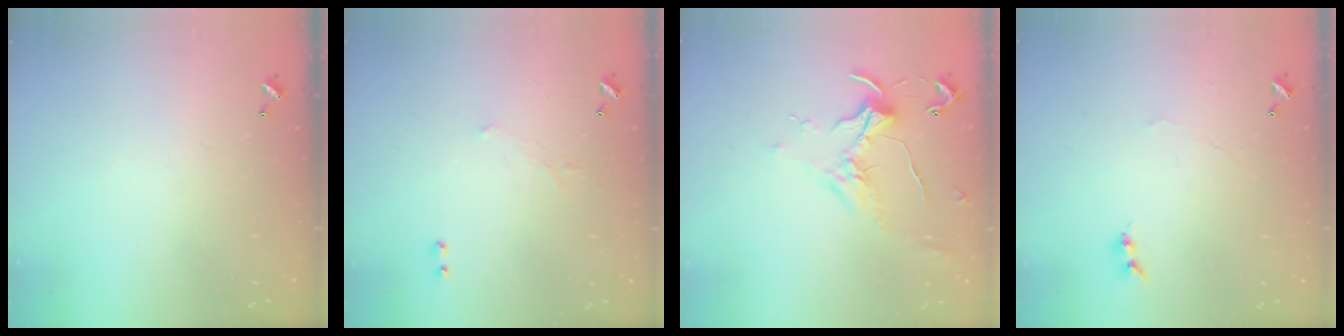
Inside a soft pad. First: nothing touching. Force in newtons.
{"total": 1.2, "press": 0.8, "slide": 0.9}
{"total": 0.7, "press": 0.3, "slide": 0.7}
{"total": 0.0}